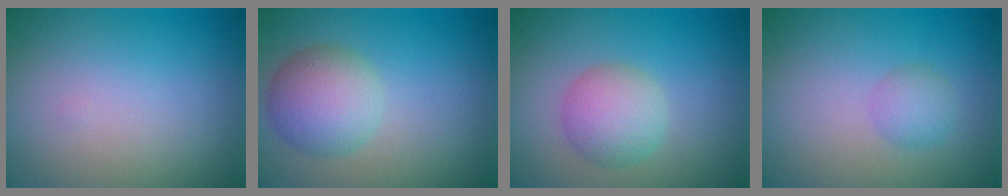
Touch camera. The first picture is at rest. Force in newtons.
{"total": 4.2, "press": 4.2, "slide": 0.1}
{"total": 3.4, "press": 3.4, "slide": 0.1}
{"total": 1.6, "press": 1.6, "slide": 0.0}